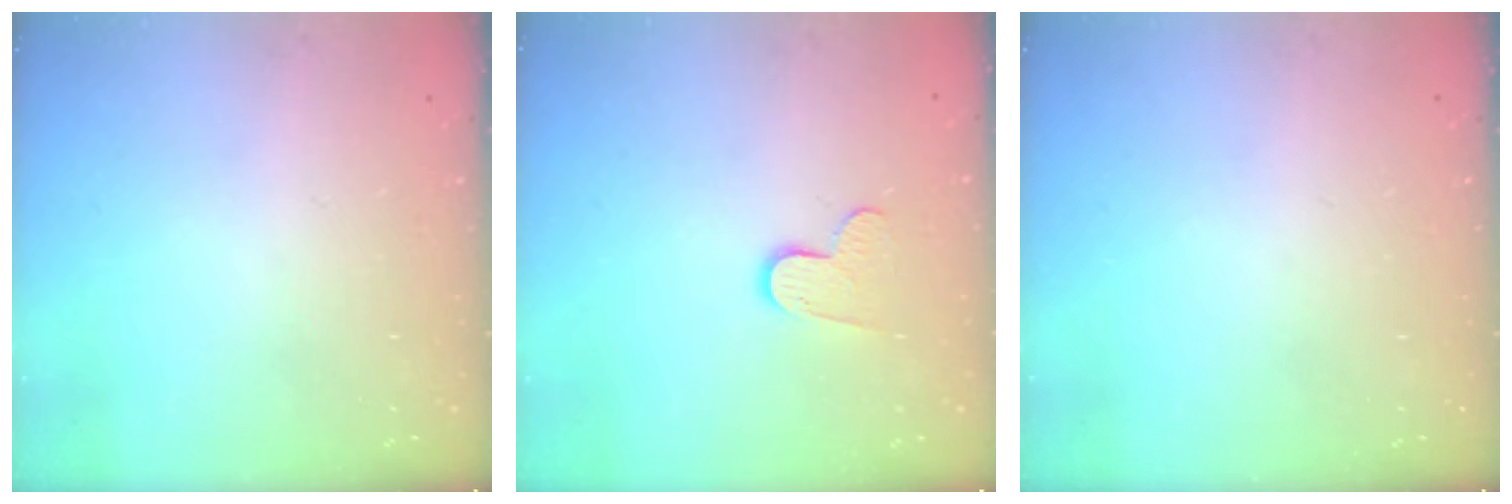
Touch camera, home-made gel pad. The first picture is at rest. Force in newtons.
{"total": 7.1, "press": 7.1, "slide": 0.5}
{"total": 0.0}